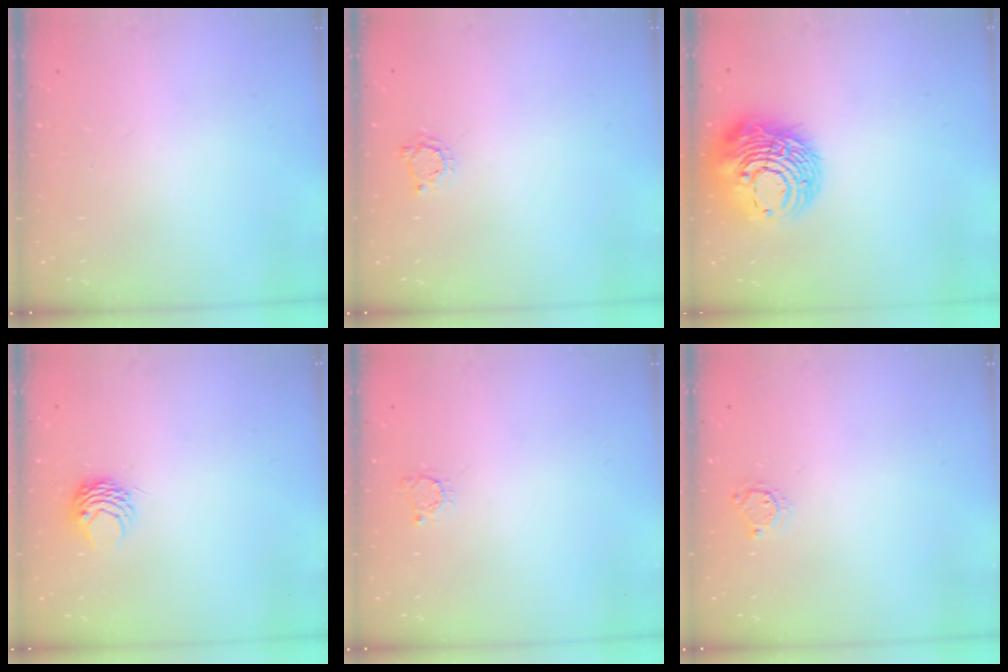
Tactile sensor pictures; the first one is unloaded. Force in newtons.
{"total": 3.7, "press": 3.6, "slide": 0.5}
{"total": 16.6, "press": 16.5, "slide": 1.8}
{"total": 4.2, "press": 4.2, "slide": 0.5}
{"total": 2.2, "press": 2.2, "slide": 0.3}
{"total": 4.1, "press": 4.1, "slide": 0.4}